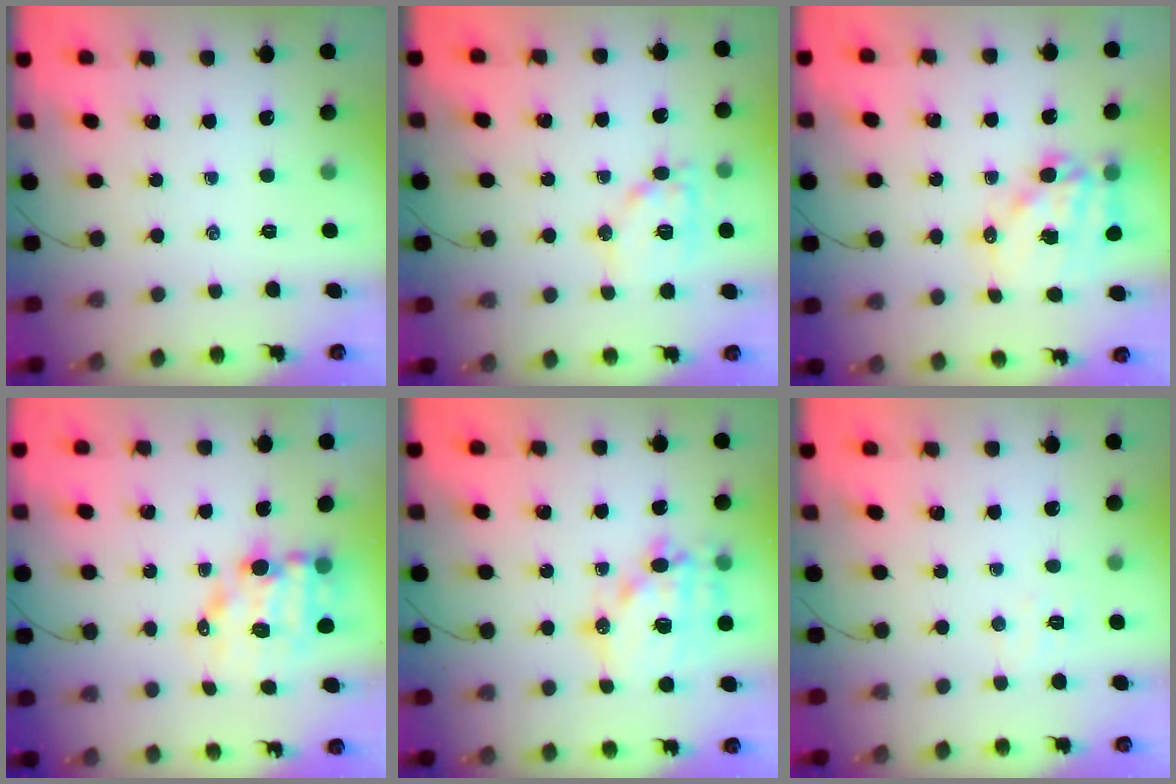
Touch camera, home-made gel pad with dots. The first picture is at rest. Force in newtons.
{"total": 10.9, "press": 10.8, "slide": 1.0}
{"total": 14.4, "press": 14.0, "slide": 3.2}
{"total": 9.7, "press": 9.2, "slide": 2.9}
{"total": 15.4, "press": 15.1, "slide": 3.2}
{"total": 4.1, "press": 4.0, "slide": 1.0}